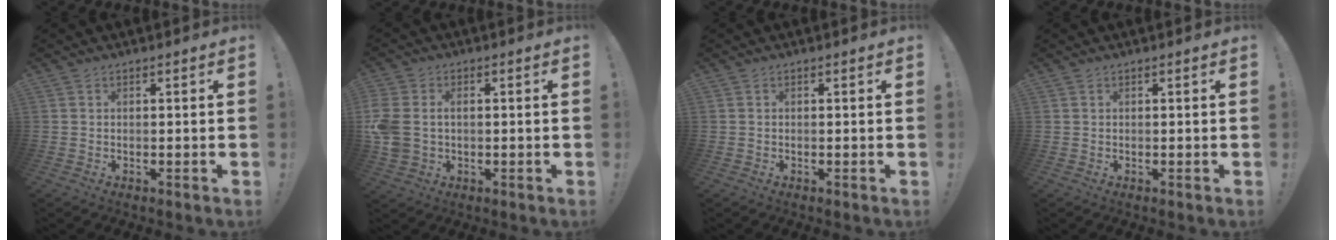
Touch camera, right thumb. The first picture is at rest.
{"total": 7.2, "force": [0.6, 5.5, 4.6], "torque": [-0.109, -0.003, 0.013]}
{"total": 0.0}
{"total": 0.0}